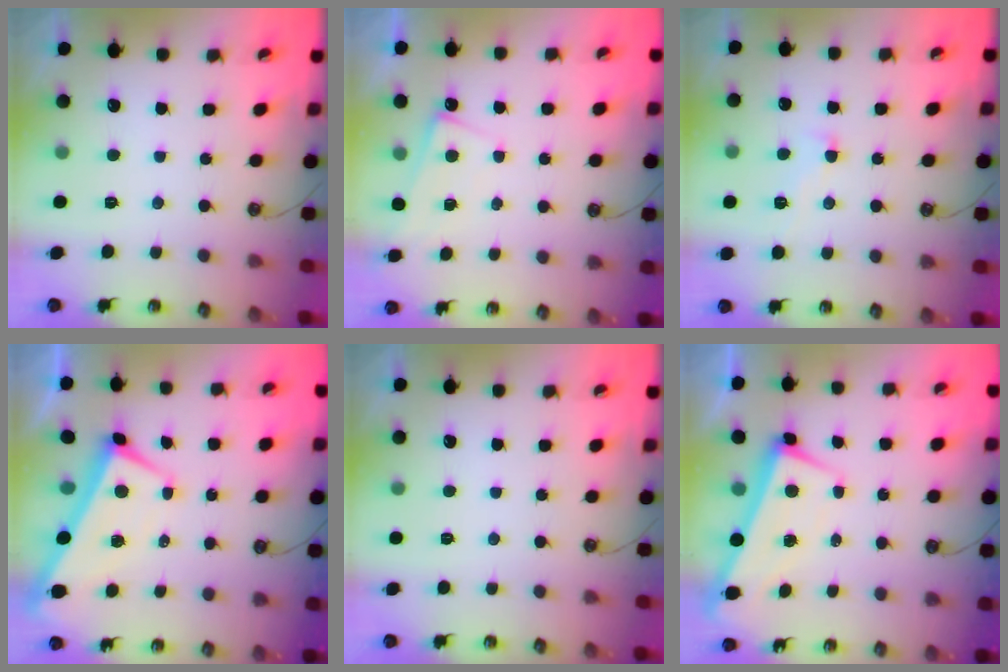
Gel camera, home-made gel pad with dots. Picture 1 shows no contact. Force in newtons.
{"total": 1.3, "press": 1.2, "slide": 0.4}
{"total": 0.7, "press": 0.0, "slide": 0.7}
{"total": 2.6, "press": 2.5, "slide": 0.6}
{"total": 0.0}
{"total": 1.5, "press": 0.5, "slide": 1.5}